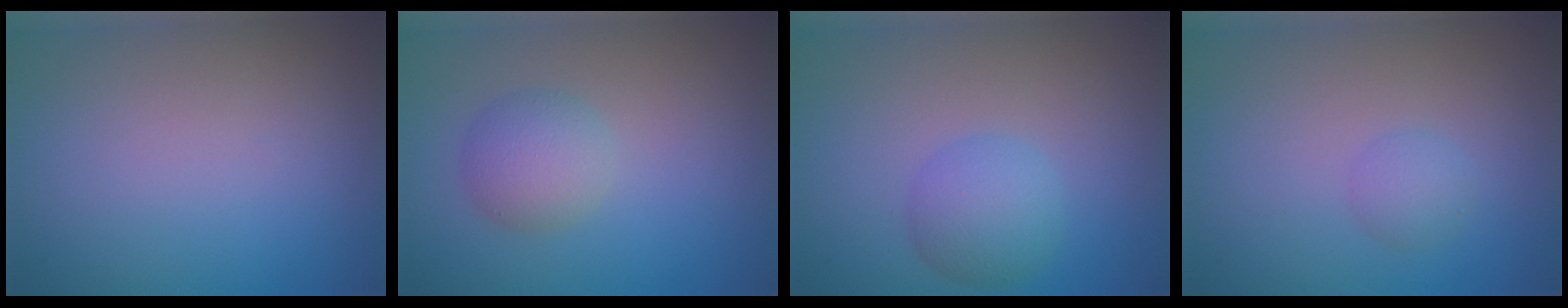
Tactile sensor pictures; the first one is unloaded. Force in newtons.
{"total": 3.0, "press": 3.0, "slide": 0.1}
{"total": 3.2, "press": 3.2, "slide": 0.0}
{"total": 1.4, "press": 1.4, "slide": 0.1}